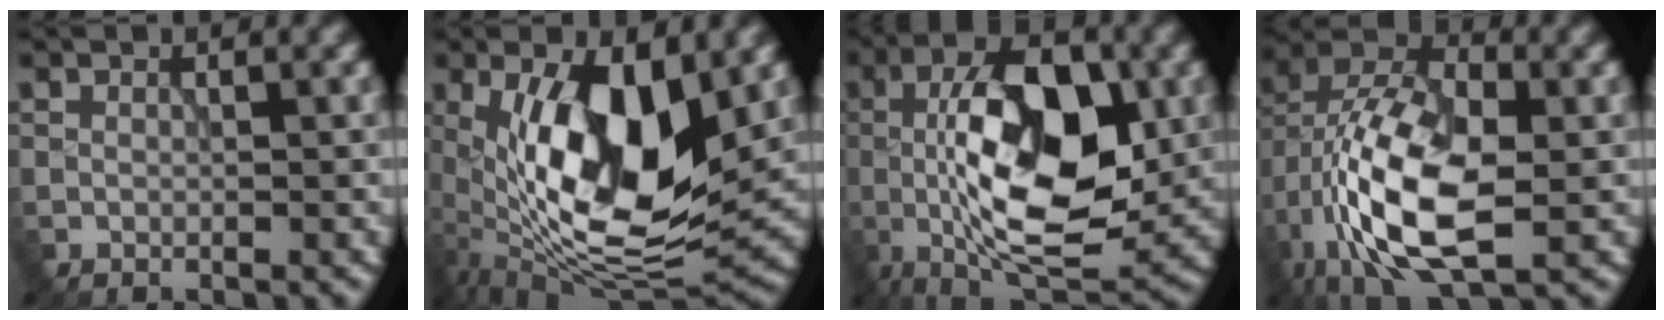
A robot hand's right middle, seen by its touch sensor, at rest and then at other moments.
{"total": 12.8, "force": [0.9, 5.4, 11.6], "torque": [-0.209, -0.018, 0.016]}
{"total": 12.8, "force": [-0.9, 5.8, 11.4], "torque": [-0.184, 0.005, -0.021]}
{"total": 13.0, "force": [-3.2, 6.7, 10.6], "torque": [-0.221, 0.001, -0.065]}